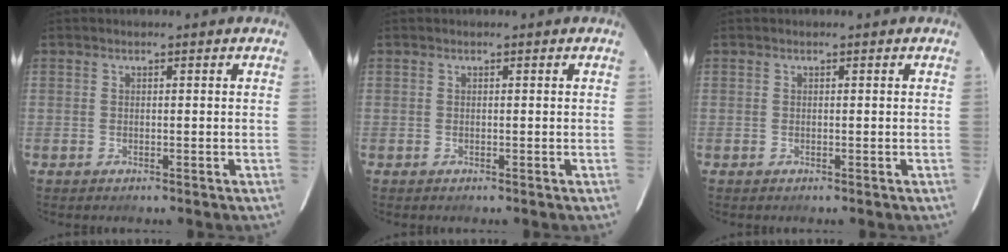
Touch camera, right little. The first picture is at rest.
{"total": 0.0}
{"total": 0.0}